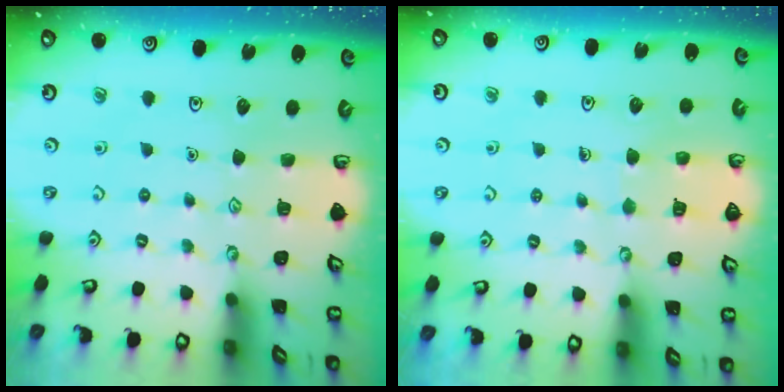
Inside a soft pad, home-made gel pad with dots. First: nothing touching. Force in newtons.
{"total": 5.2, "press": 5.2, "slide": 0.4}